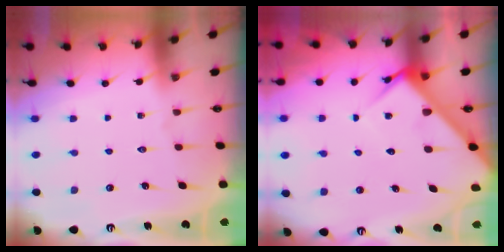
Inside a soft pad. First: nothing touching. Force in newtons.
{"total": 5.3, "press": 5.3, "slide": 0.4}